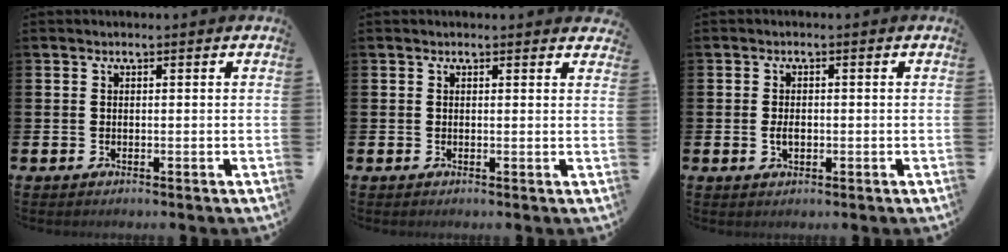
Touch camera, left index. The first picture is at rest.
{"total": 0.6, "force": [0.6, 0.0, 0.1], "torque": [0.012, -0.004, 0.008]}
{"total": 1.8, "force": [-0.2, 1.1, 1.4], "torque": [-0.023, 0.003, -0.005]}